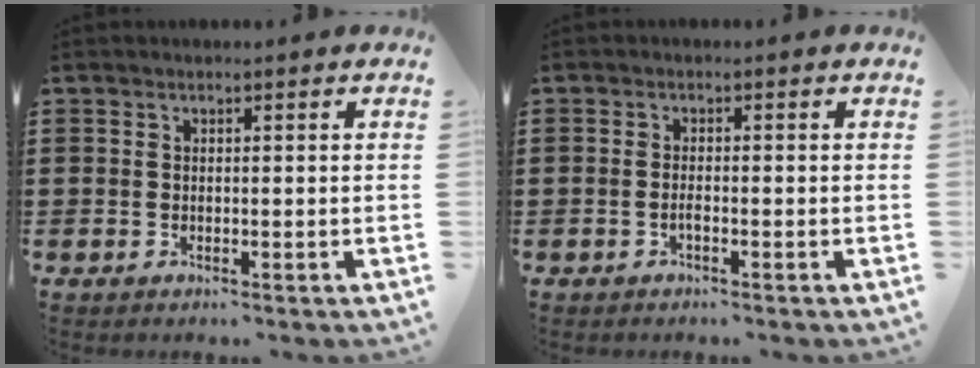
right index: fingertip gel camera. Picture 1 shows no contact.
{"total": 1.2, "force": [-0.5, 0.3, 1.1], "torque": [-0.021, -0.002, -0.009]}